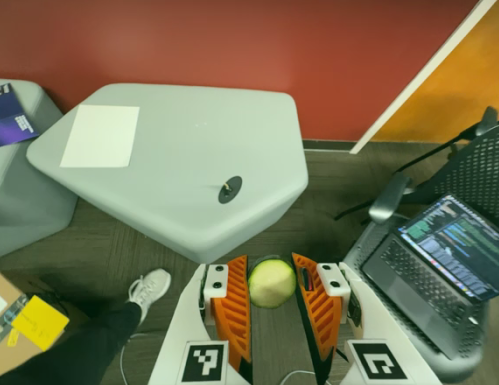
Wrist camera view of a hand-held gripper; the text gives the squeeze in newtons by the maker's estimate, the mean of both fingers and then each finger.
{"total": 10.7, "left": 11.7, "right": 9.6}